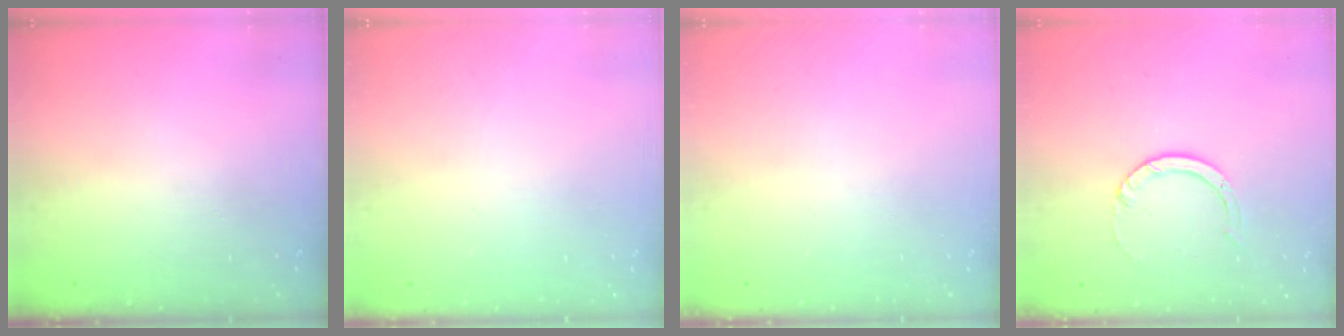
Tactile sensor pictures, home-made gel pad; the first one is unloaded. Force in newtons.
{"total": 2.6, "press": 2.6, "slide": 0.2}
{"total": 0.0}
{"total": 5.1, "press": 5.1, "slide": 0.3}